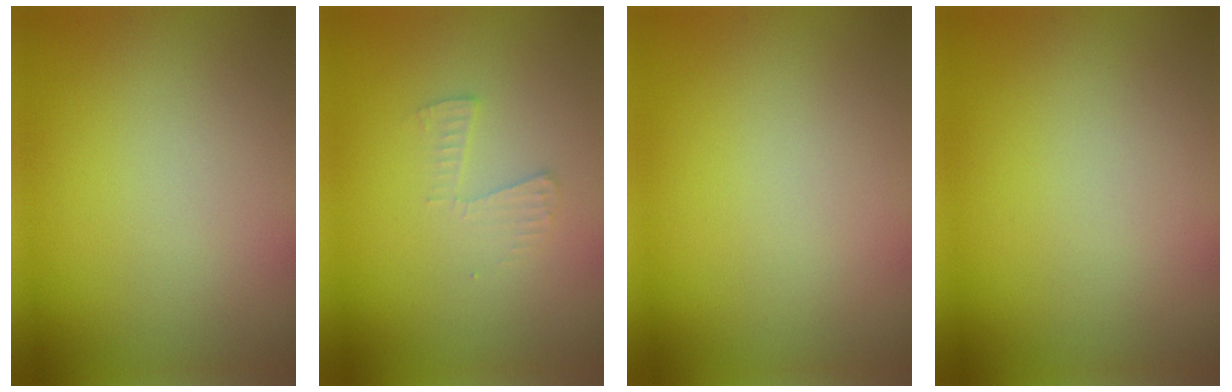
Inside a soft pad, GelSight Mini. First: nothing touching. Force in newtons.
{"total": 1.4, "press": 1.4, "slide": 0.1}
{"total": 0.0}
{"total": 0.0}